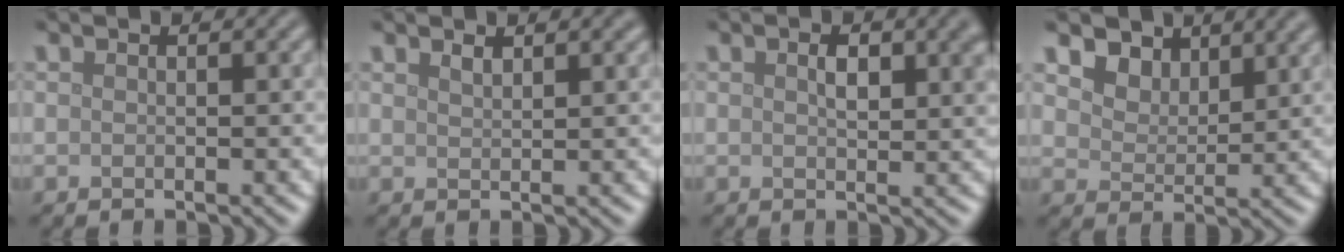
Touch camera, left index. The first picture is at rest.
{"total": 1.5, "force": [1.2, 0.5, 0.8], "torque": [-0.013, 0.003, 0.021]}
{"total": 3.4, "force": [1.1, 1.6, 2.9], "torque": [-0.045, 0.006, 0.016]}
{"total": 4.8, "force": [3.5, 2.7, 1.8], "torque": [-0.053, -0.013, 0.061]}